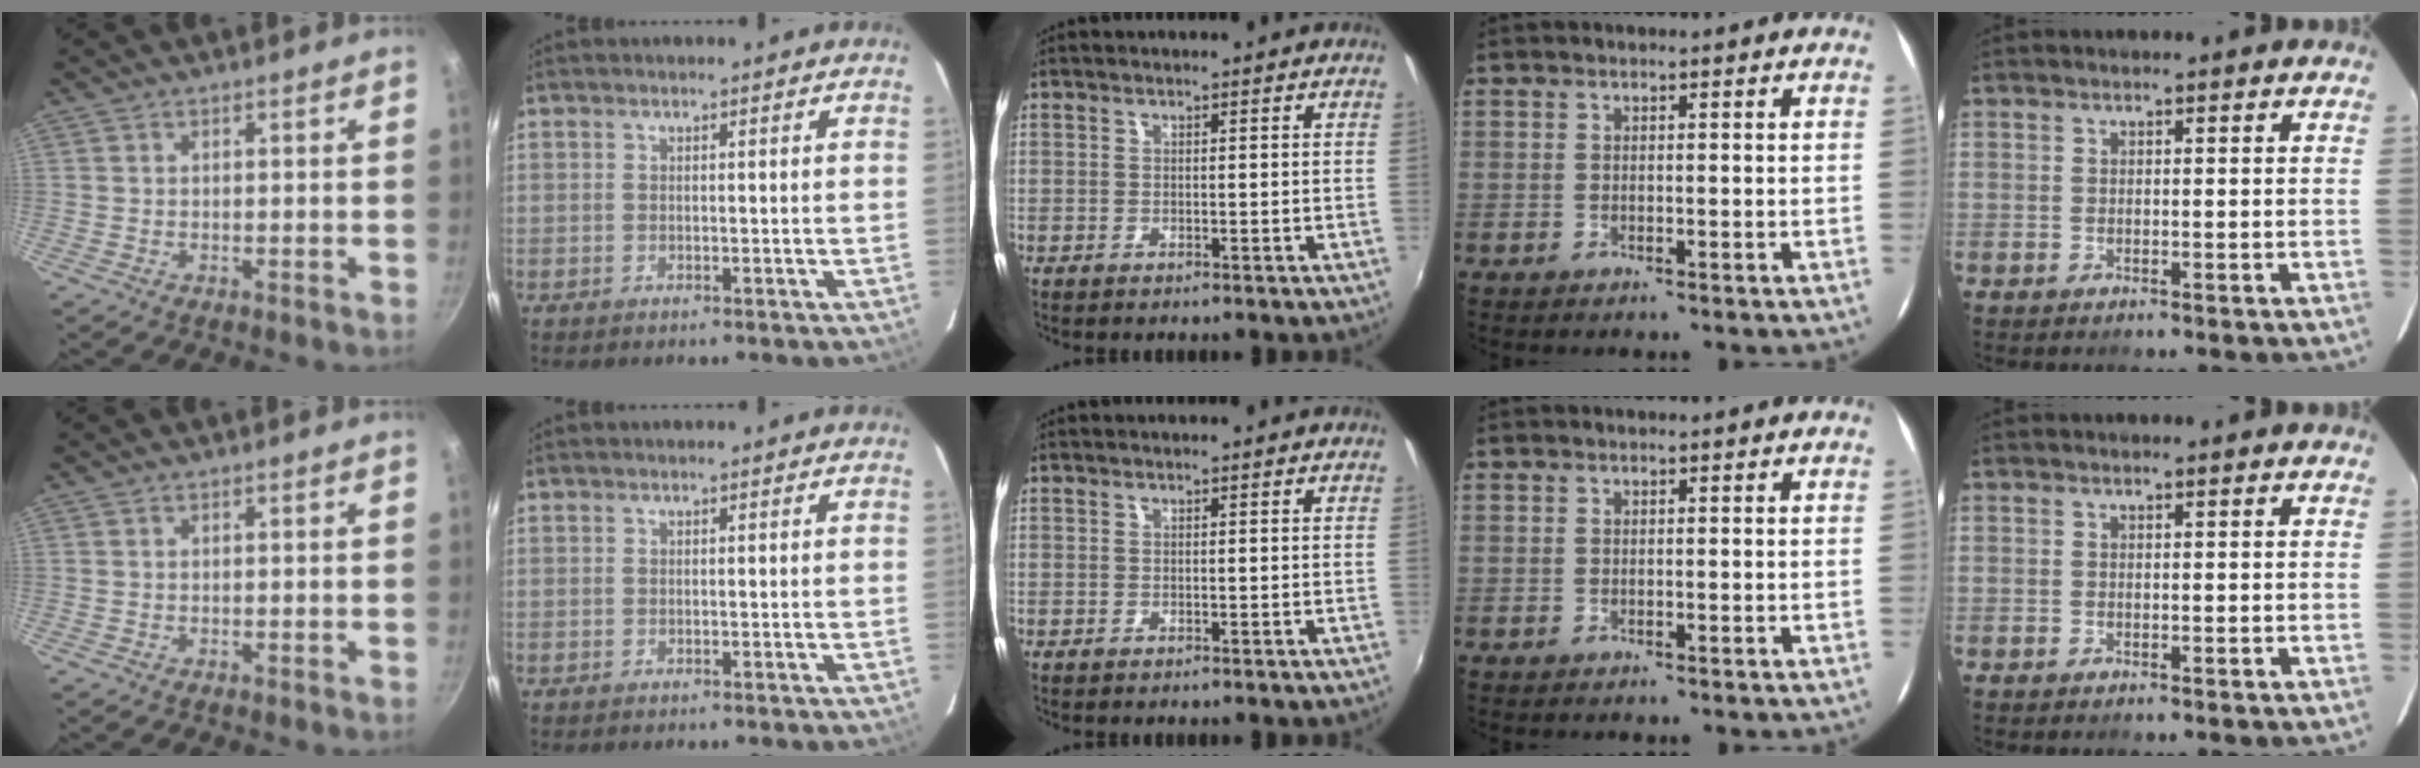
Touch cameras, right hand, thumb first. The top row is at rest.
{}